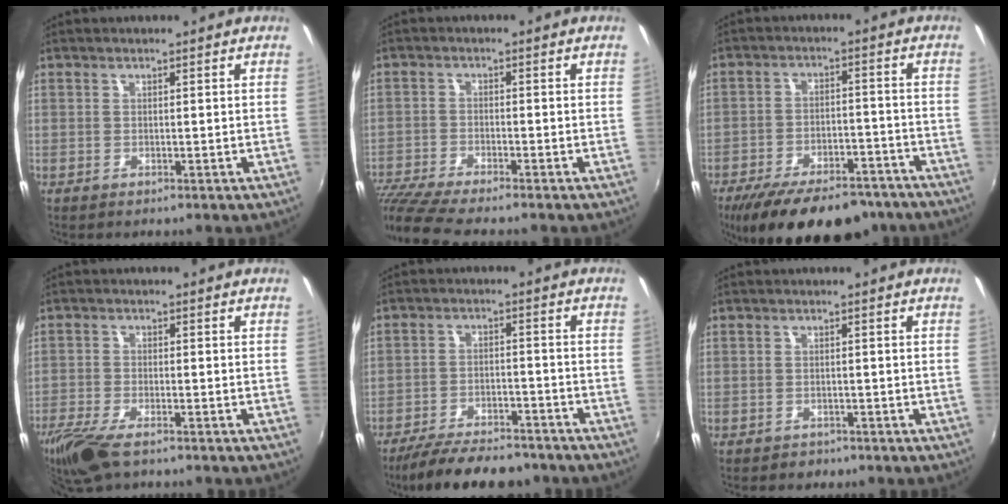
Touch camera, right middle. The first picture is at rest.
{"total": 9.0, "force": [-8.1, -0.1, 4.0], "torque": [-0.107, -0.033, -0.151]}
{"total": 20.3, "force": [-15.9, 7.6, 10.2], "torque": [-0.192, -0.016, -0.222]}
{"total": 9.4, "force": [-6.9, 2.8, 5.8], "torque": [-0.144, -0.033, -0.133]}
{"total": 13.7, "force": [-11.5, 4.2, 6.1], "torque": [-0.132, -0.010, -0.173]}
{"total": 1.3, "force": [-0.9, 0.9, 0.0], "torque": [-0.004, 0.000, -0.013]}